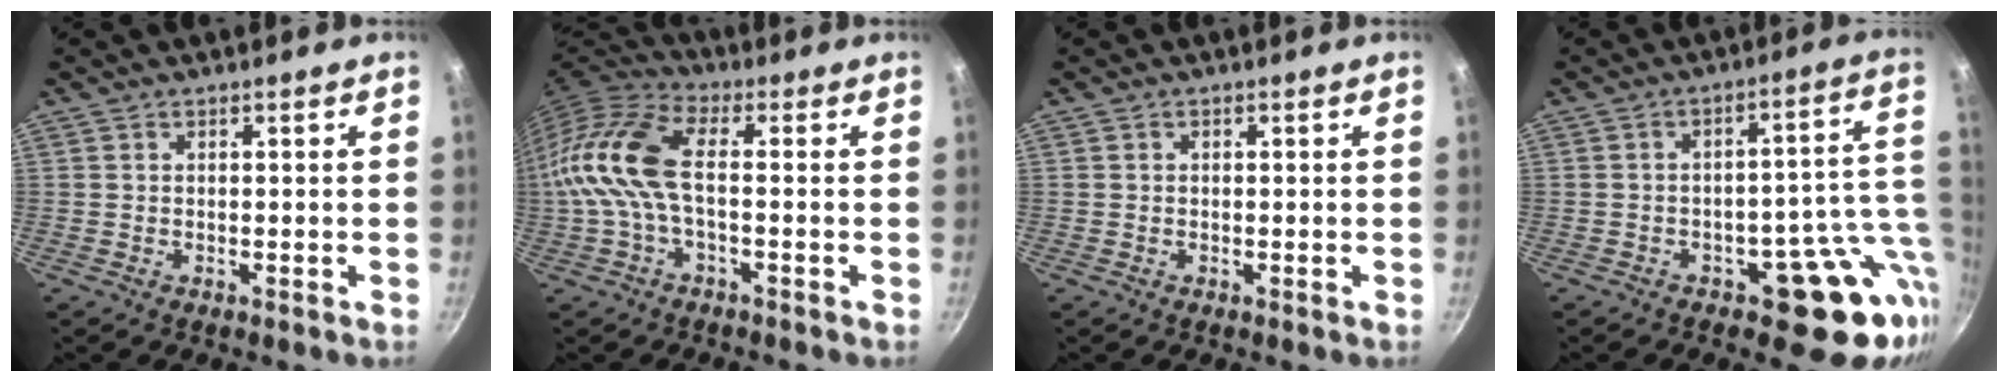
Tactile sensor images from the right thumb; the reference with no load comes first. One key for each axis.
{"total": 12.6, "fx": -0.9, "fy": 6.0, "fz": 11.1, "tx": -0.236, "ty": 0.030, "tz": -0.037}
{"total": 0.0}
{"total": 13.9, "fx": -3.5, "fy": 8.3, "fz": 10.6, "tx": -0.055, "ty": 0.028, "tz": -0.038}